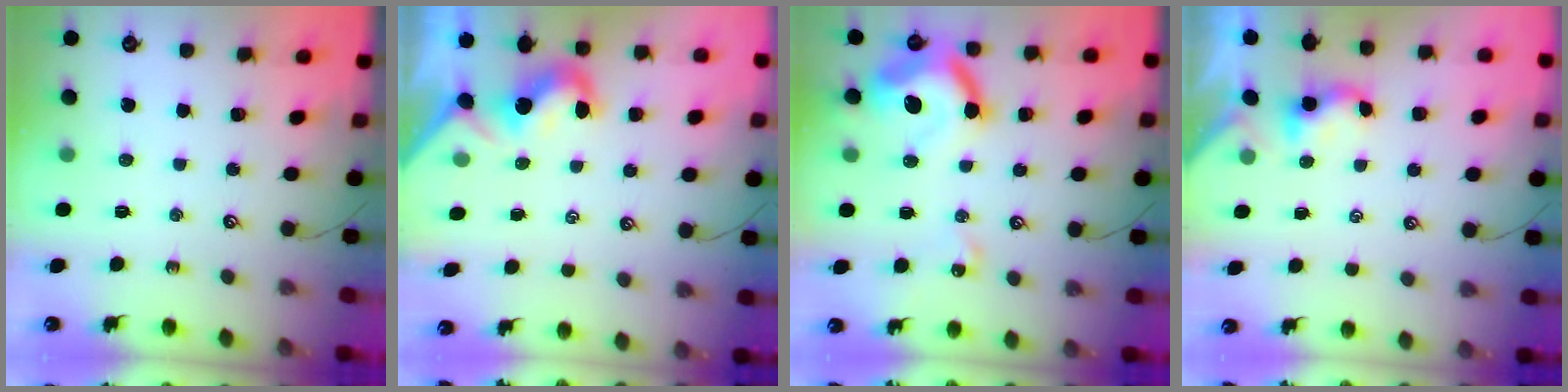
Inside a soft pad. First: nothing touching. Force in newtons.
{"total": 2.1, "press": 2.1, "slide": 0.6}
{"total": 14.9, "press": 14.9, "slide": 1.5}
{"total": 1.4, "press": 1.4, "slide": 0.2}